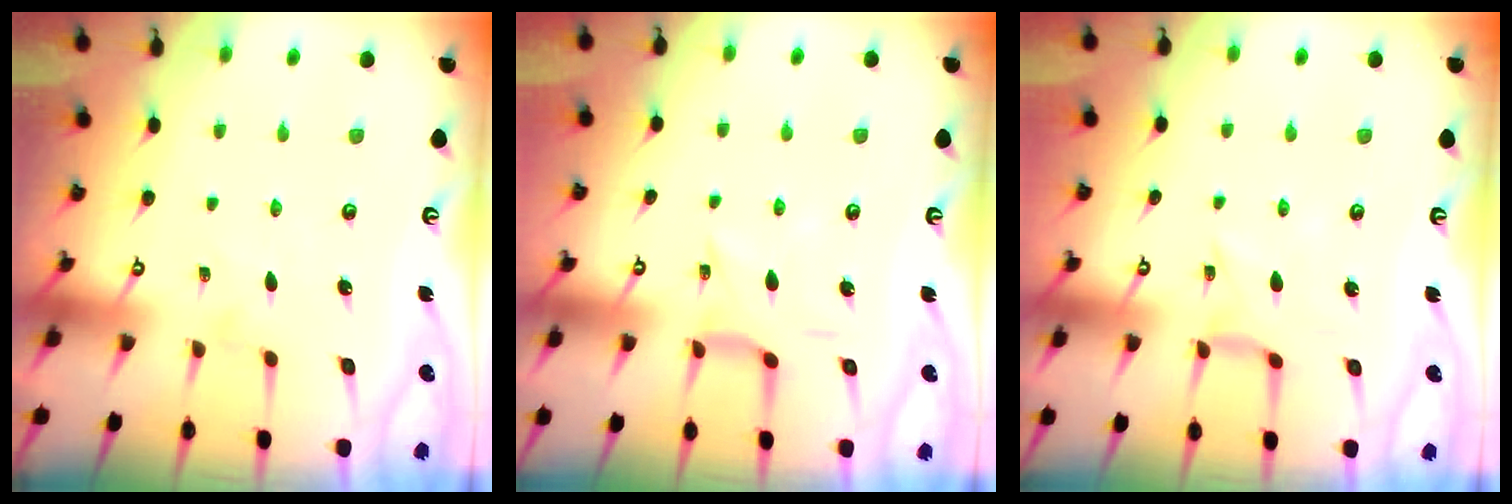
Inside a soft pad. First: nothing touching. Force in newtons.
{"total": 6.2, "press": 6.2, "slide": 0.4}
{"total": 2.9, "press": 2.8, "slide": 0.5}